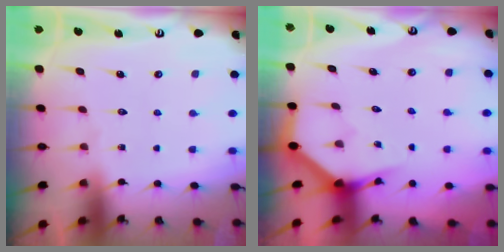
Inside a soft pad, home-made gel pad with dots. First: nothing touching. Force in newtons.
{"total": 3.7, "press": 3.7, "slide": 0.3}